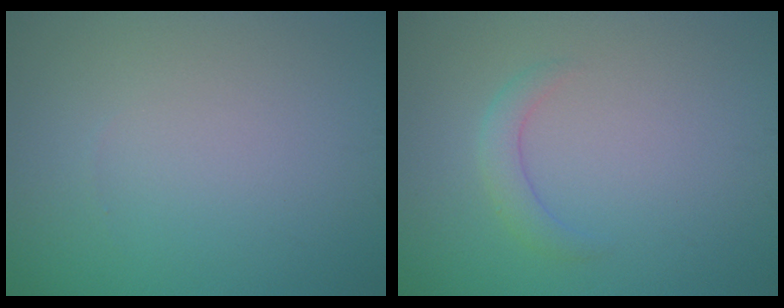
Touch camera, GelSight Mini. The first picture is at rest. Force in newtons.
{"total": 1.9, "press": 1.9, "slide": 0.2}